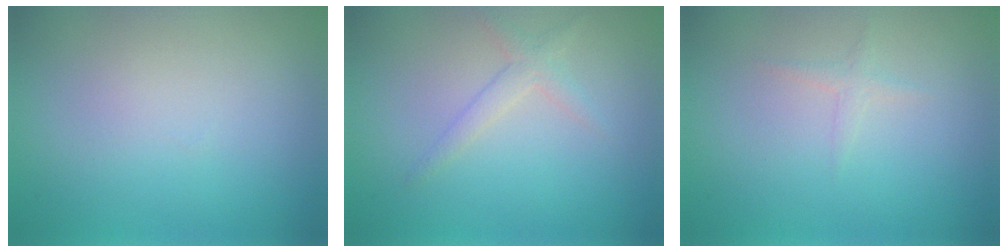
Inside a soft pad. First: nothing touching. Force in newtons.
{"total": 1.6, "press": 1.6, "slide": 0.1}
{"total": 0.8, "press": 0.8, "slide": 0.1}